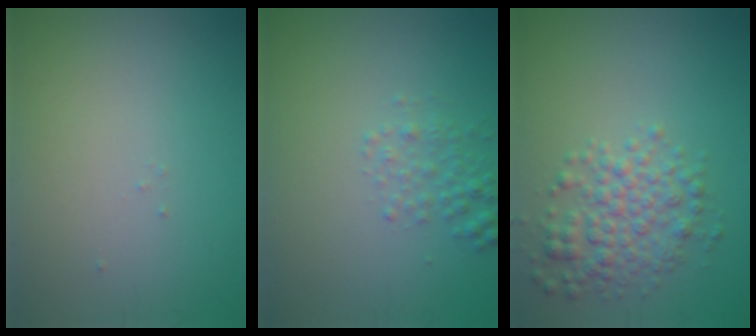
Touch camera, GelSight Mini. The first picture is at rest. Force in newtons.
{"total": 1.7, "press": 1.7, "slide": 0.1}
{"total": 3.9, "press": 3.9, "slide": 0.1}